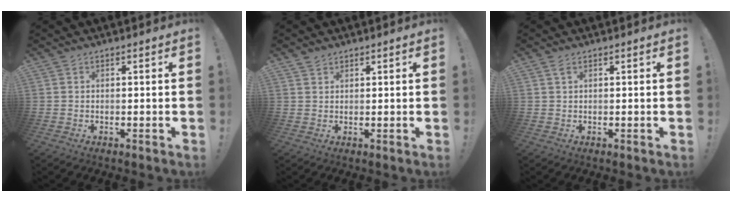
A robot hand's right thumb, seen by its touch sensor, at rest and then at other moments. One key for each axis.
{"total": 1.5, "fx": 1.3, "fy": 0.8, "fz": 0.3, "tx": -0.005, "ty": -0.003, "tz": 0.024}
{"total": 1.4, "fx": 0.7, "fy": 0.4, "fz": 1.1, "tx": -0.020, "ty": 0.000, "tz": 0.012}